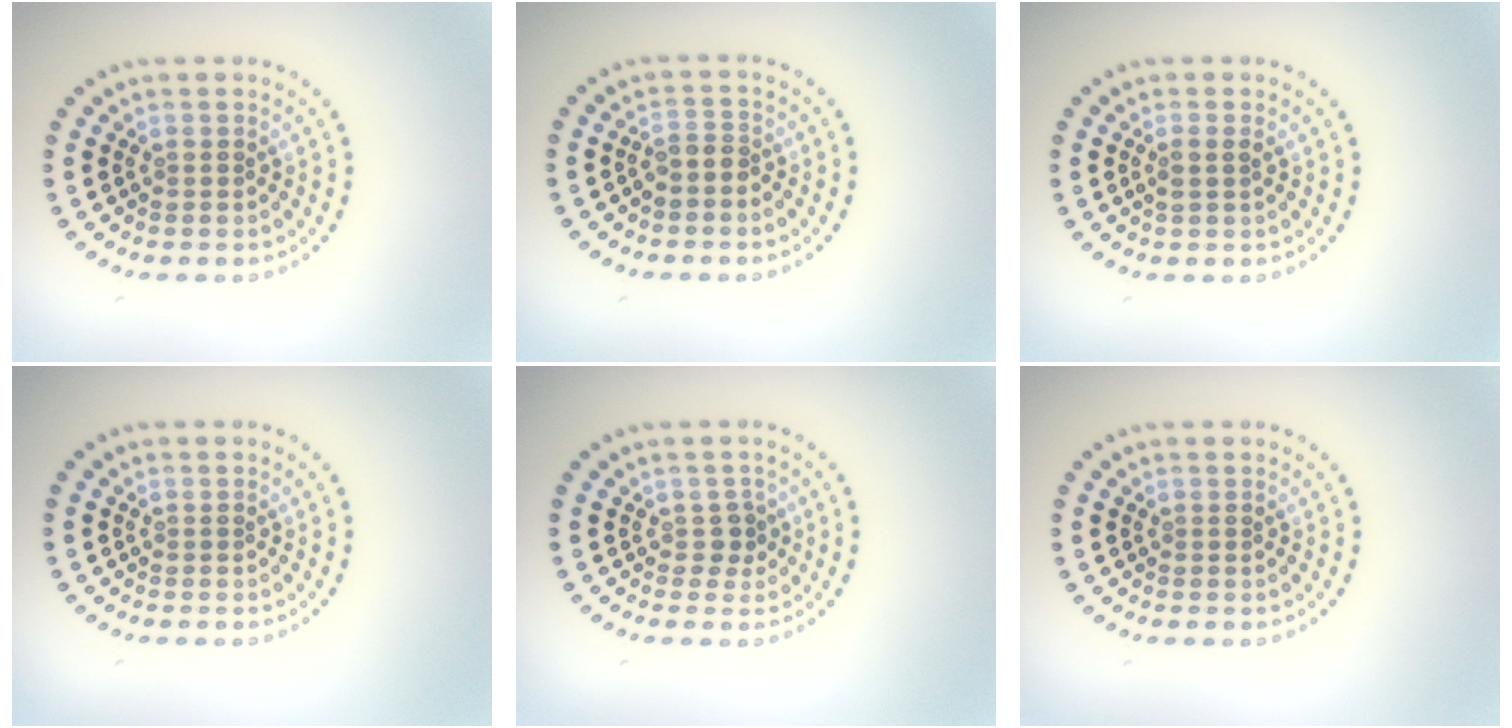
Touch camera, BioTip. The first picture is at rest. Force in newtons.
{"total": 1.8, "press": 1.4, "slide": 1.2}
{"total": 1.2, "press": 1.1, "slide": 0.5}
{"total": 0.0}
{"total": 1.3, "press": 1.0, "slide": 0.8}
{"total": 0.0}